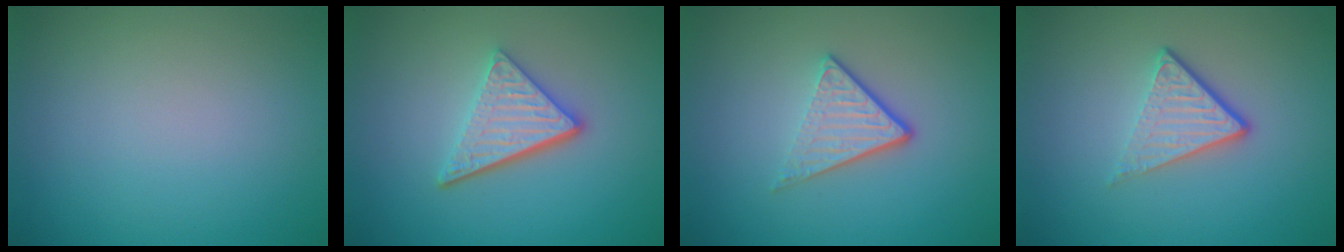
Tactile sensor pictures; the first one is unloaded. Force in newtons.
{"total": 4.2, "press": 3.2, "slide": 2.7}
{"total": 3.6, "press": 2.4, "slide": 2.7}
{"total": 3.7, "press": 2.4, "slide": 2.8}